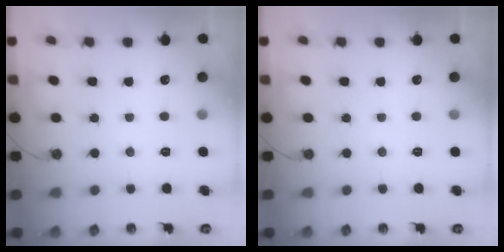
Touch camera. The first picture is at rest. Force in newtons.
{"total": 0.0}